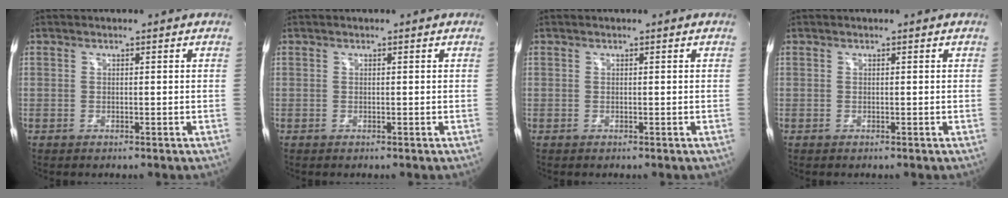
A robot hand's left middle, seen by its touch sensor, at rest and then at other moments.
{"total": 0.0}
{"total": 0.0}
{"total": 0.0}